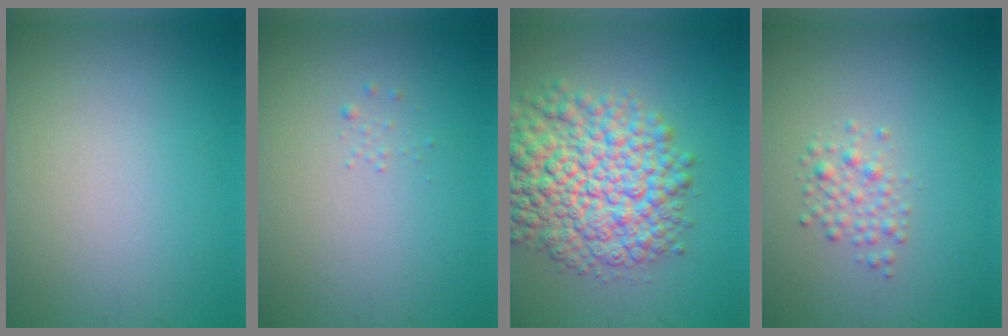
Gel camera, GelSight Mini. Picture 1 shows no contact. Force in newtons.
{"total": 0.7, "press": 0.7, "slide": 0.1}
{"total": 10.8, "press": 10.8, "slide": 0.3}
{"total": 1.9, "press": 1.9, "slide": 0.1}